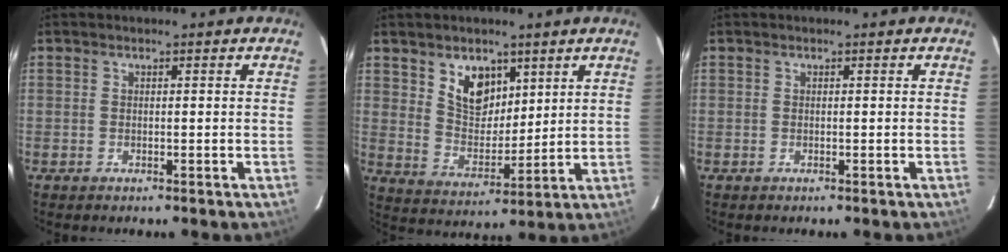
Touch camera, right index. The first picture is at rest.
{"total": 9.0, "force": [5.0, 5.8, 4.7], "torque": [-0.076, 0.001, 0.102]}
{"total": 0.0}